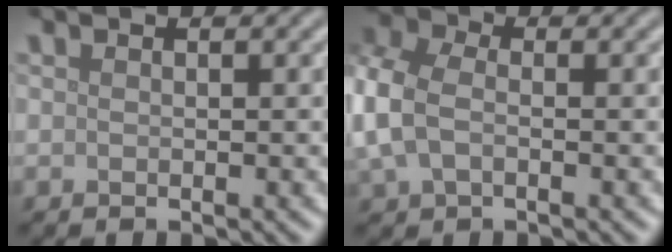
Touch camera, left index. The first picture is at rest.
{"total": 5.9, "force": [-0.1, 4.2, 4.1], "torque": [-0.124, 0.005, -0.014]}